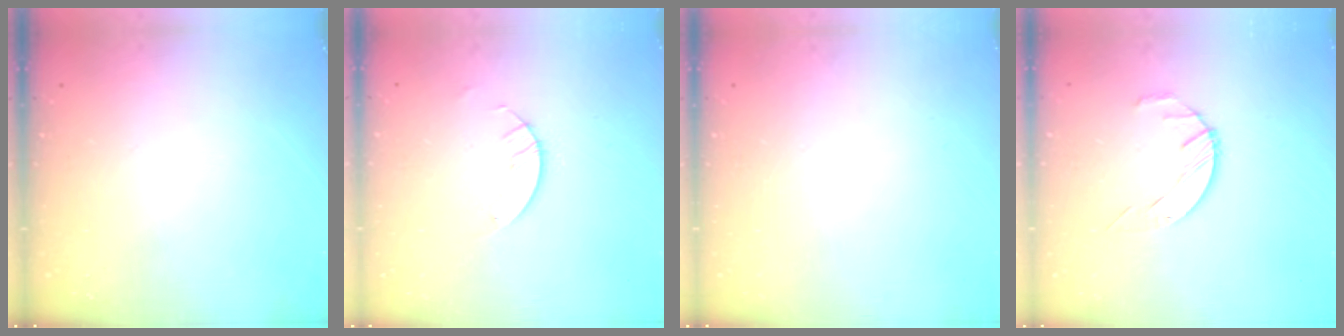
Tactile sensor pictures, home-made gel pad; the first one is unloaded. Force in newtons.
{"total": 2.8, "press": 2.8, "slide": 0.2}
{"total": 0.0}
{"total": 3.4, "press": 3.3, "slide": 0.5}